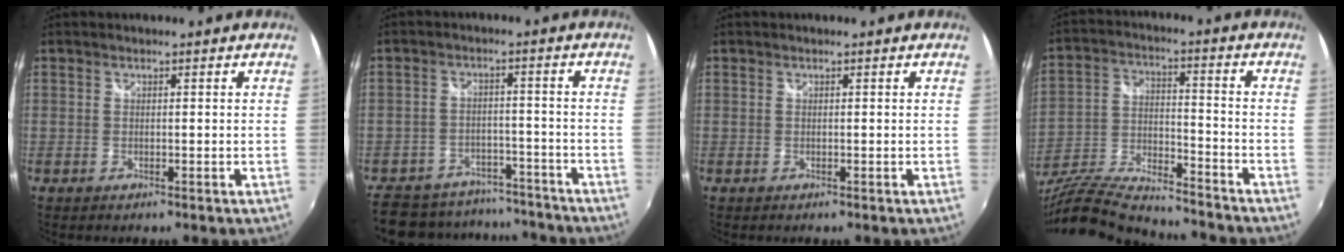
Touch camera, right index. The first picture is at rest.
{"total": 17.4, "force": [-14.5, 8.2, 4.8], "torque": [-0.125, 0.032, -0.189]}
{"total": 0.0}
{"total": 19.8, "force": [-17.0, 3.7, 9.5], "torque": [-0.194, -0.031, -0.288]}